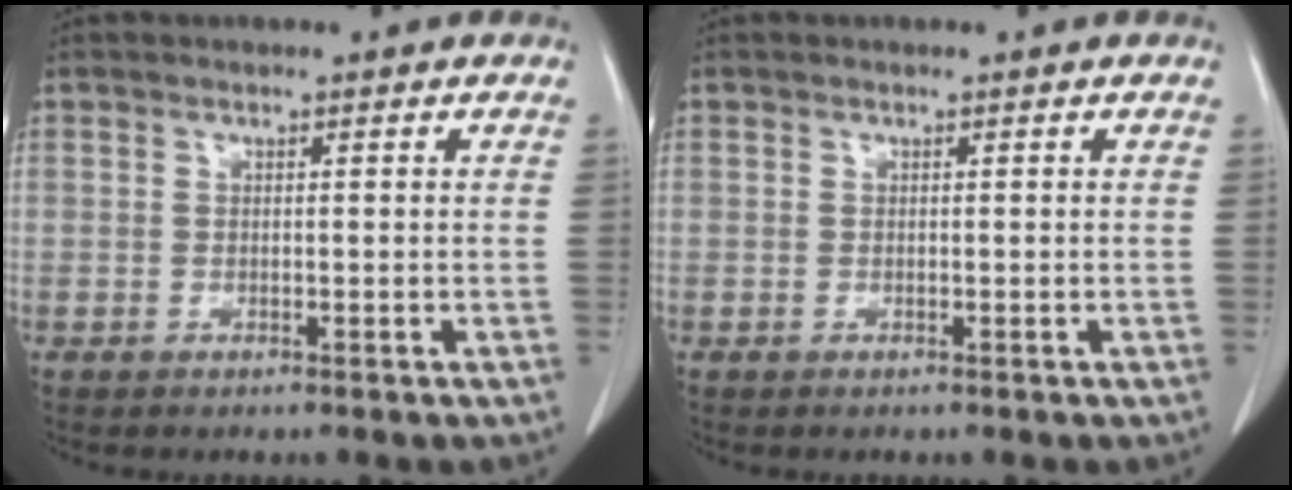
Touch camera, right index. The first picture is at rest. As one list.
[{"total": 0.0}]